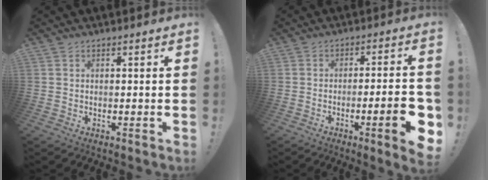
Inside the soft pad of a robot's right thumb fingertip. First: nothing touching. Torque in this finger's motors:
{"motor_torque": [0.05, 0.24, 0.17, -0.03, 0.07]}